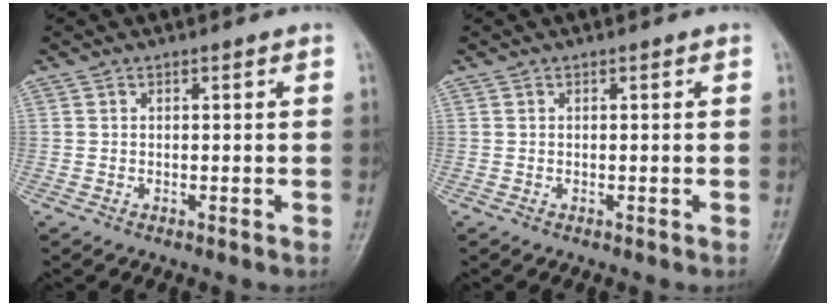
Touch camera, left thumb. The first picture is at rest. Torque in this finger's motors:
{"motor_torque": [0.01, 0.02, -0.01, -0.03, 0.00]}